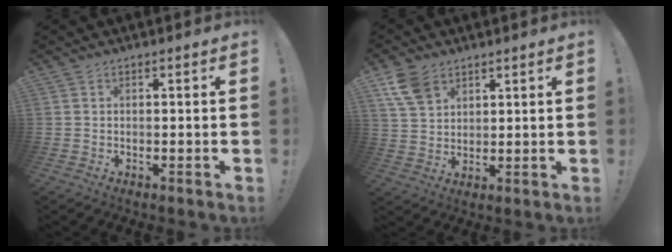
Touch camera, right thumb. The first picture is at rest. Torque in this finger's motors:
{"motor_torque": [-0.40, 0.46, 0.10, 0.08, 0.00]}